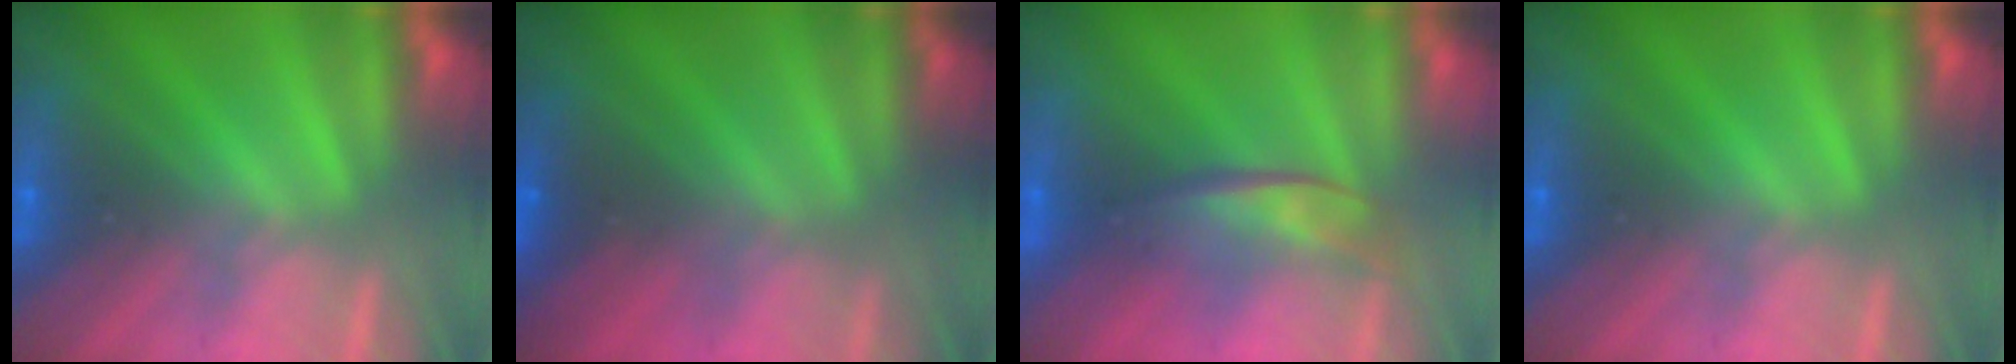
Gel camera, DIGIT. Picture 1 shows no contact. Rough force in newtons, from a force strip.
{"total": 1.5}
{"total": 2.2}
{"total": 0.0}